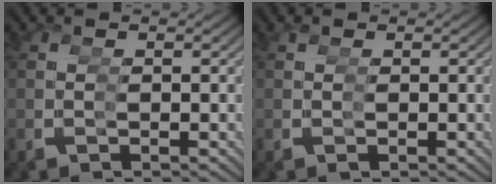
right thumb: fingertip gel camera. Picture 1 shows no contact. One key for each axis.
{"total": 0.0}